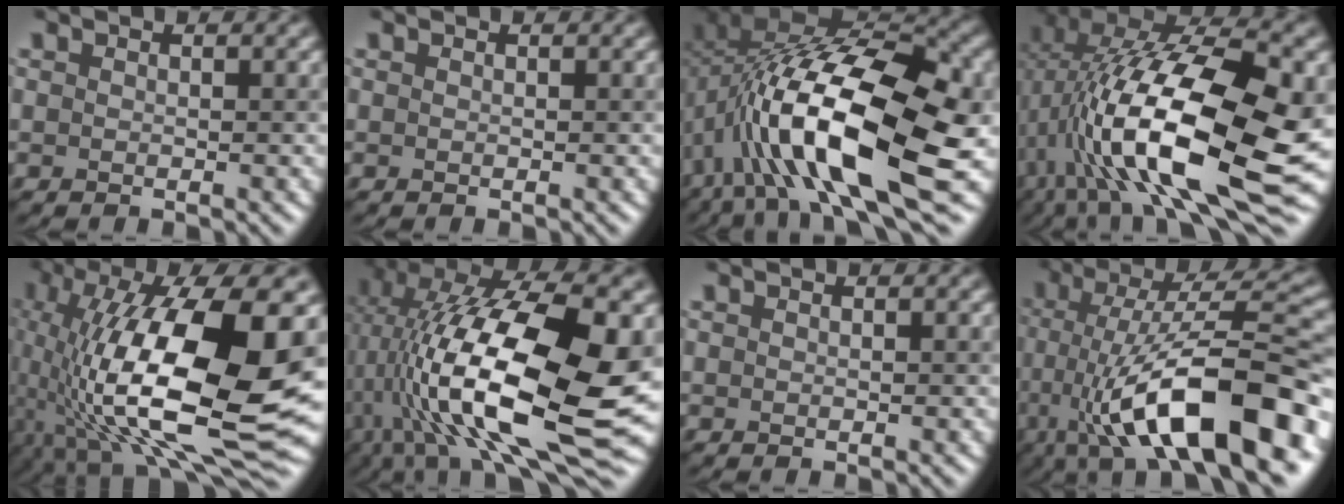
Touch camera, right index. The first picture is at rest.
{"total": 0.0}
{"total": 16.1, "force": [-3.4, 6.8, 14.2], "torque": [-0.247, 0.025, -0.057]}
{"total": 16.6, "force": [-1.2, 7.3, 14.8], "torque": [-0.259, 0.012, -0.017]}
{"total": 18.5, "force": [-1.3, 7.7, 16.7], "torque": [-0.317, 0.015, -0.023]}
{"total": 16.5, "force": [-0.5, 6.8, 15.0], "torque": [-0.254, 0.013, 0.000]}
{"total": 0.0}
{"total": 14.4, "force": [-4.6, 4.3, 12.9], "torque": [-0.195, 0.027, -0.068]}